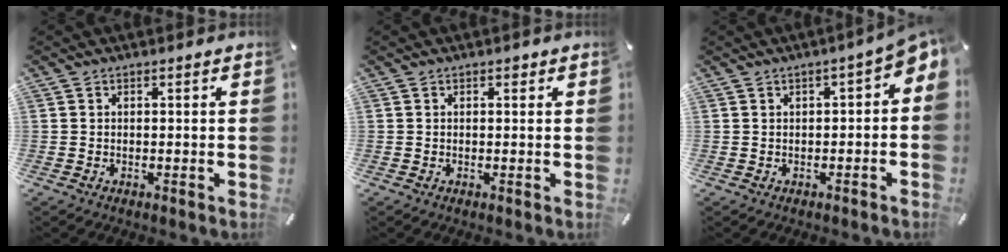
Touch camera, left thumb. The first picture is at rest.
{"total": 0.6, "force": [0.3, 0.5, 0.3], "torque": [0.002, -0.001, 0.003]}
{"total": 4.3, "force": [0.3, 2.2, 3.7], "torque": [-0.053, 0.001, 0.002]}